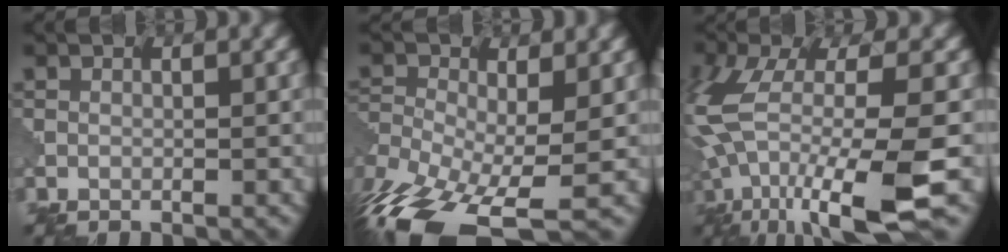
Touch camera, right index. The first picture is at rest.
{"total": 12.8, "force": [-6.7, 6.1, 9.0], "torque": [-0.199, -0.011, -0.099]}
{"total": 12.1, "force": [-4.2, 3.1, 10.9], "torque": [-0.236, -0.017, -0.065]}